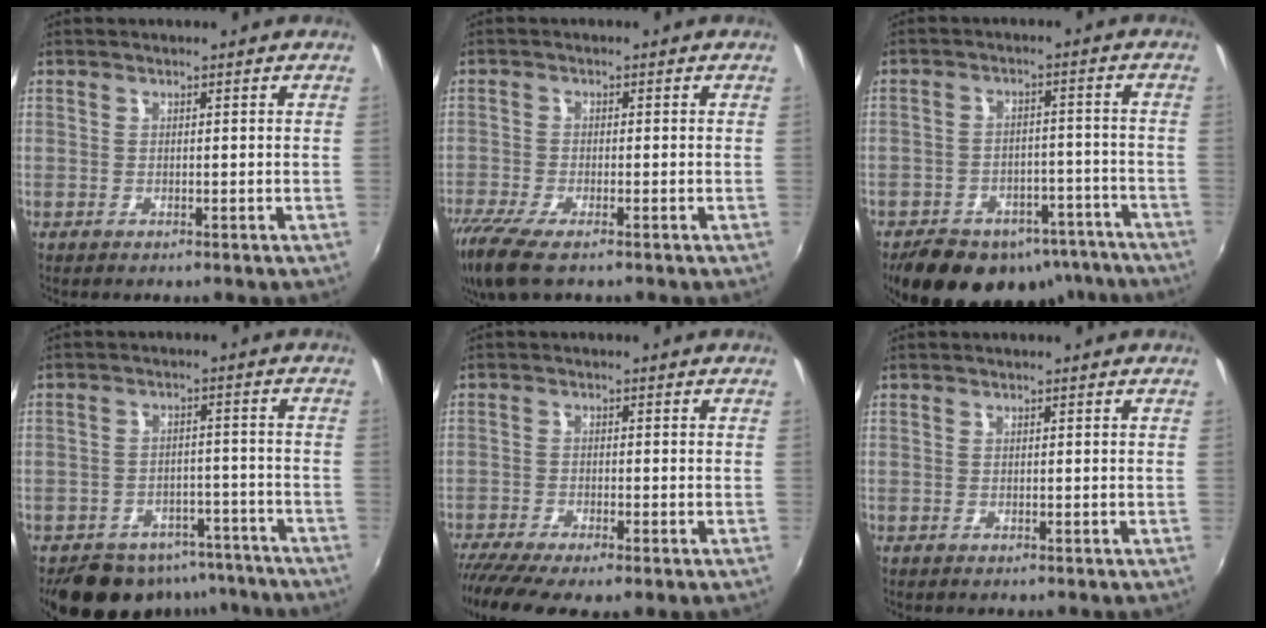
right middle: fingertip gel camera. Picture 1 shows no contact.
{"total": 9.2, "force": [-6.6, 2.4, 6.0], "torque": [-0.144, -0.045, -0.127]}
{"total": 18.8, "force": [-14.1, 9.8, 7.6], "torque": [-0.153, 0.017, -0.169]}
{"total": 14.6, "force": [-11.4, 7.6, 5.1], "torque": [-0.112, 0.012, -0.140]}
{"total": 8.3, "force": [-6.2, 1.5, 5.3], "torque": [-0.123, -0.043, -0.108]}
{"total": 0.0}